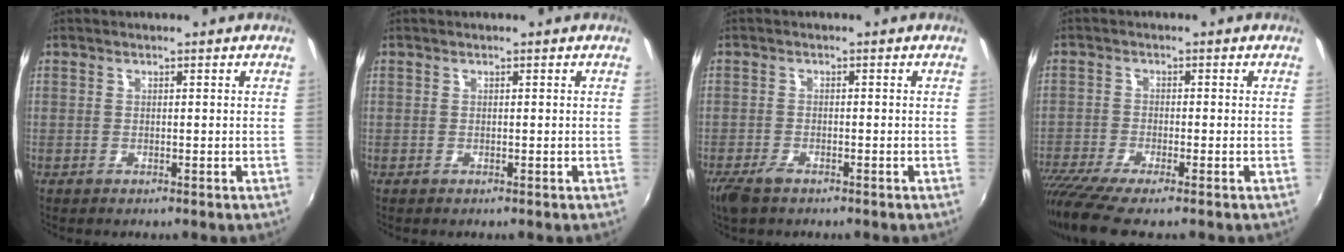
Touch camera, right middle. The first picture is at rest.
{"total": 0.0}
{"total": 3.8, "force": [-2.7, 1.4, 2.2], "torque": [-0.057, -0.012, -0.052]}
{"total": 9.8, "force": [-7.7, 0.8, 6.0], "torque": [-0.144, -0.047, -0.136]}